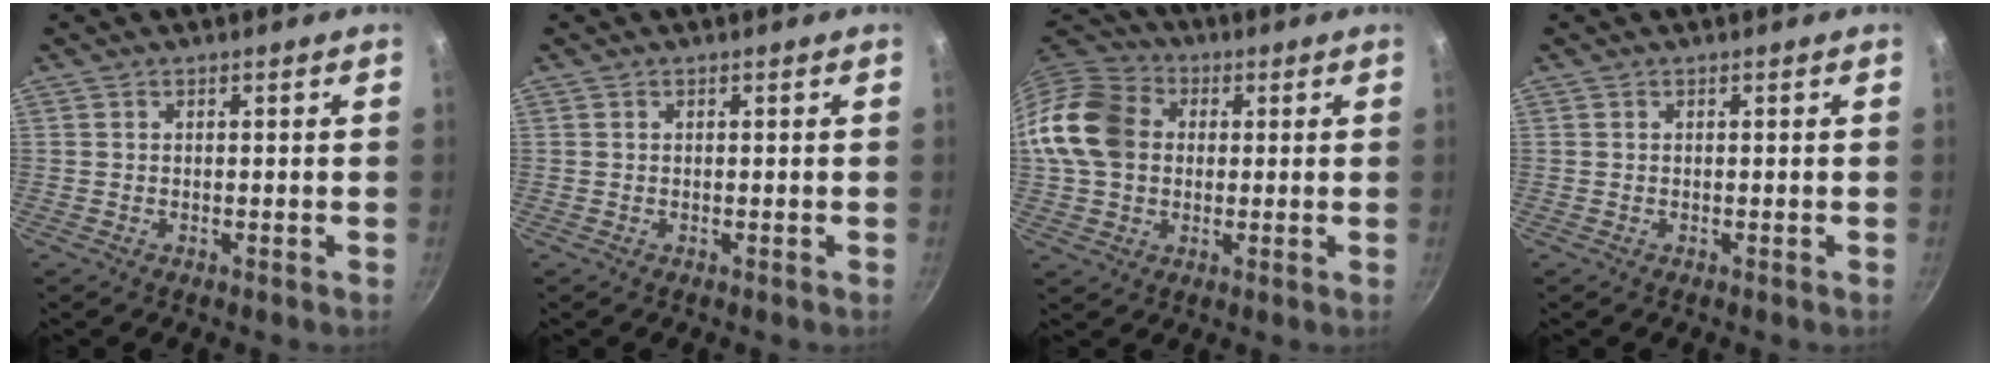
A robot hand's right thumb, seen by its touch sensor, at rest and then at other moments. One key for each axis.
{"total": 0.0}
{"total": 14.0, "fx": 1.3, "fy": 11.2, "fz": 8.2, "tx": -0.139, "ty": 0.023, "tz": 0.010}
{"total": 0.0}